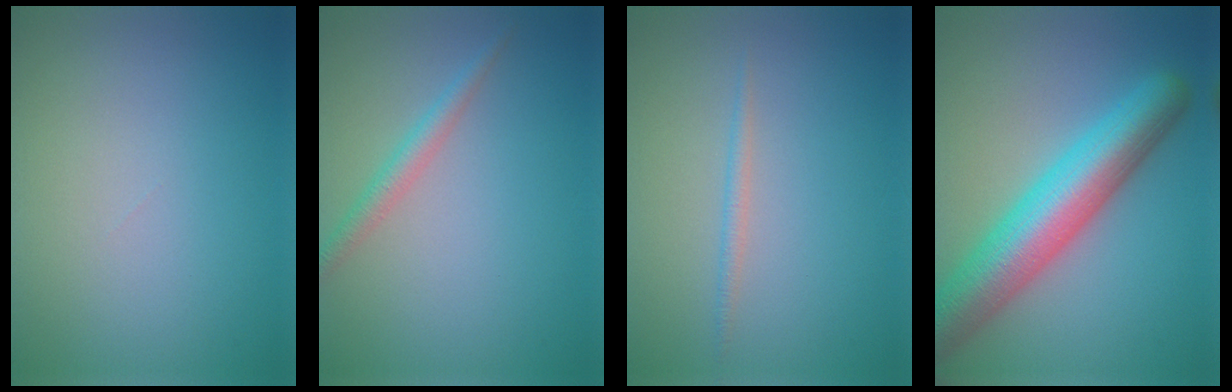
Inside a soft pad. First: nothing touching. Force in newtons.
{"total": 1.8, "press": 1.8, "slide": 0.0}
{"total": 0.7, "press": 0.7, "slide": 0.1}
{"total": 9.1, "press": 9.1, "slide": 0.5}